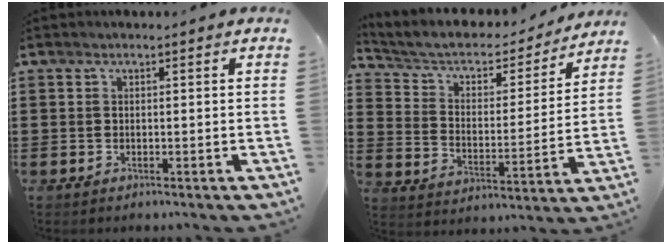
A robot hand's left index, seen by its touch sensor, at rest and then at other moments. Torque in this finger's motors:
{"motor_torque": [1.15, -0.99, 0.27, 0.04]}